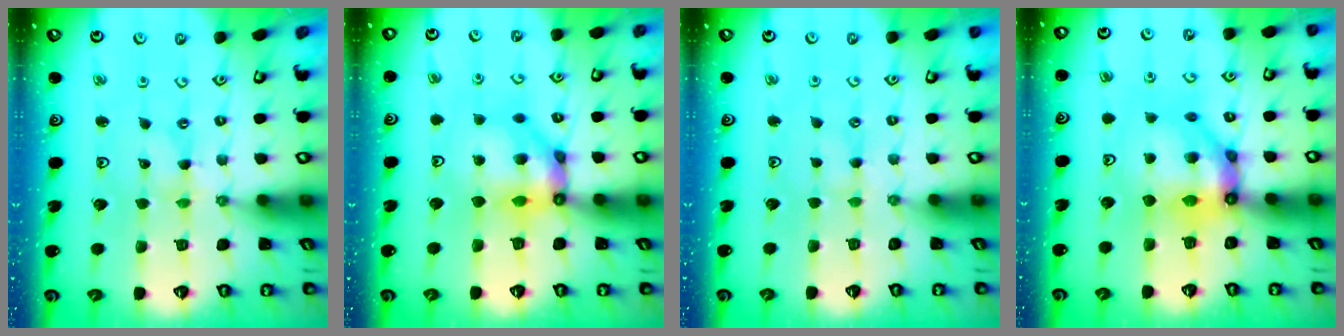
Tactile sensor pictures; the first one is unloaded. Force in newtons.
{"total": 9.8, "press": 9.7, "slide": 1.4}
{"total": 1.8, "press": 1.7, "slide": 0.4}
{"total": 11.0, "press": 10.9, "slide": 1.5}